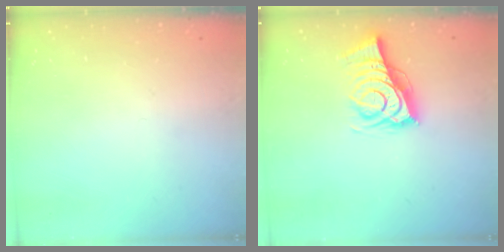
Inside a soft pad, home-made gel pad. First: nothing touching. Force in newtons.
{"total": 8.7, "press": 8.5, "slide": 1.6}